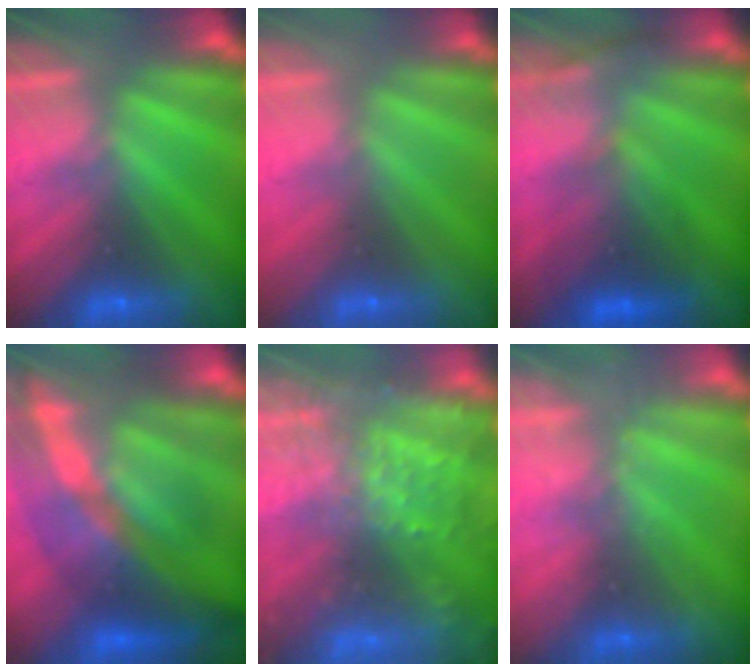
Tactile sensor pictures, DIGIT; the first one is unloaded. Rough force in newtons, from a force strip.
{"total": 2.9}
{"total": 2.7}
{"total": 9.8}
{"total": 5.8}
{"total": 1.7}